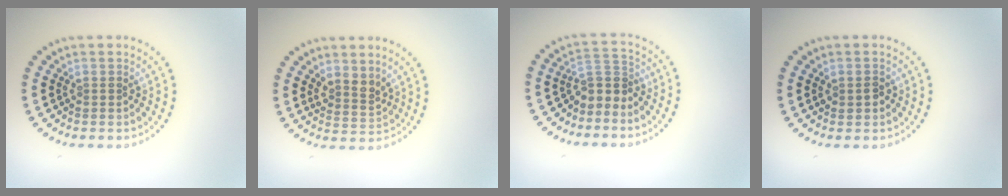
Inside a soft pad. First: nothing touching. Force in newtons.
{"total": 2.1, "press": 1.6, "slide": 1.3}
{"total": 2.6, "press": 2.0, "slide": 1.7}
{"total": 1.2, "press": 1.2, "slide": 0.0}